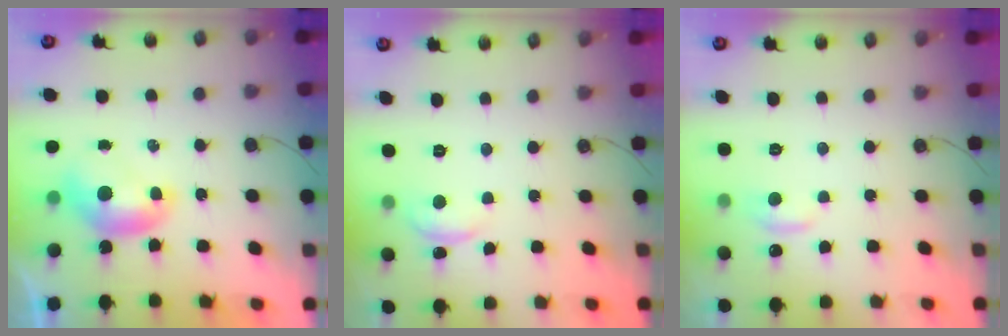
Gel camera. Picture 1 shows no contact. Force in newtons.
{"total": 0.0}
{"total": 1.1, "press": 0.8, "slide": 0.6}